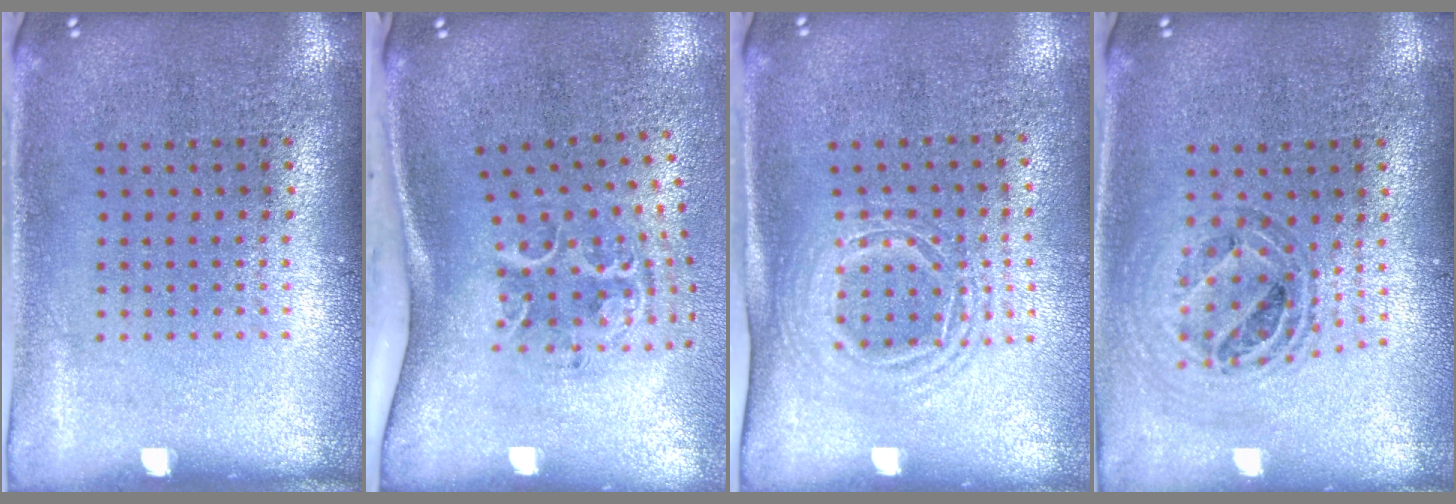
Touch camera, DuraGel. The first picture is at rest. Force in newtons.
{"total": 2.2, "press": 1.4, "slide": 1.7}
{"total": 1.6, "press": 1.3, "slide": 1.0}
{"total": 0.9, "press": 0.9, "slide": 0.1}